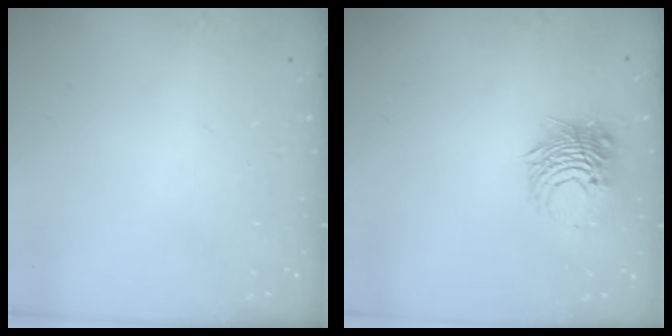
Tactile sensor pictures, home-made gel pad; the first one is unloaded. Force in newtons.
{"total": 8.2, "press": 8.2, "slide": 0.7}